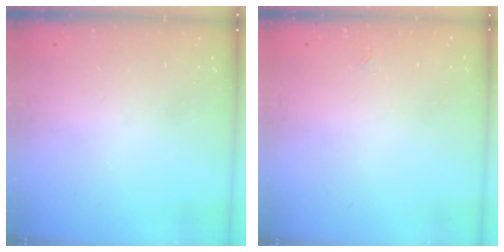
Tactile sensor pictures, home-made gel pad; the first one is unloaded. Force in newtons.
{"total": 1.9, "press": 1.8, "slide": 0.4}